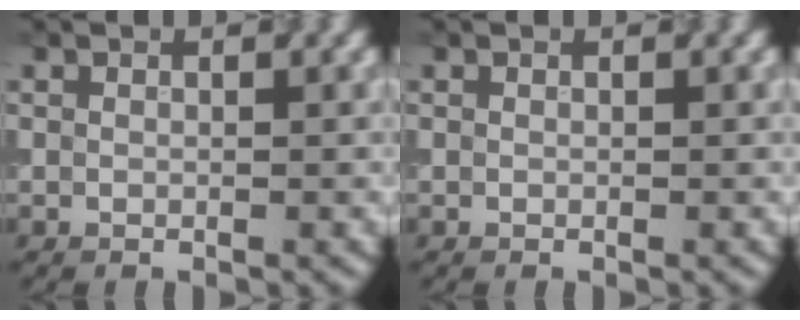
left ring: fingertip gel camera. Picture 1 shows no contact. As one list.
[{"total": 0.0}]